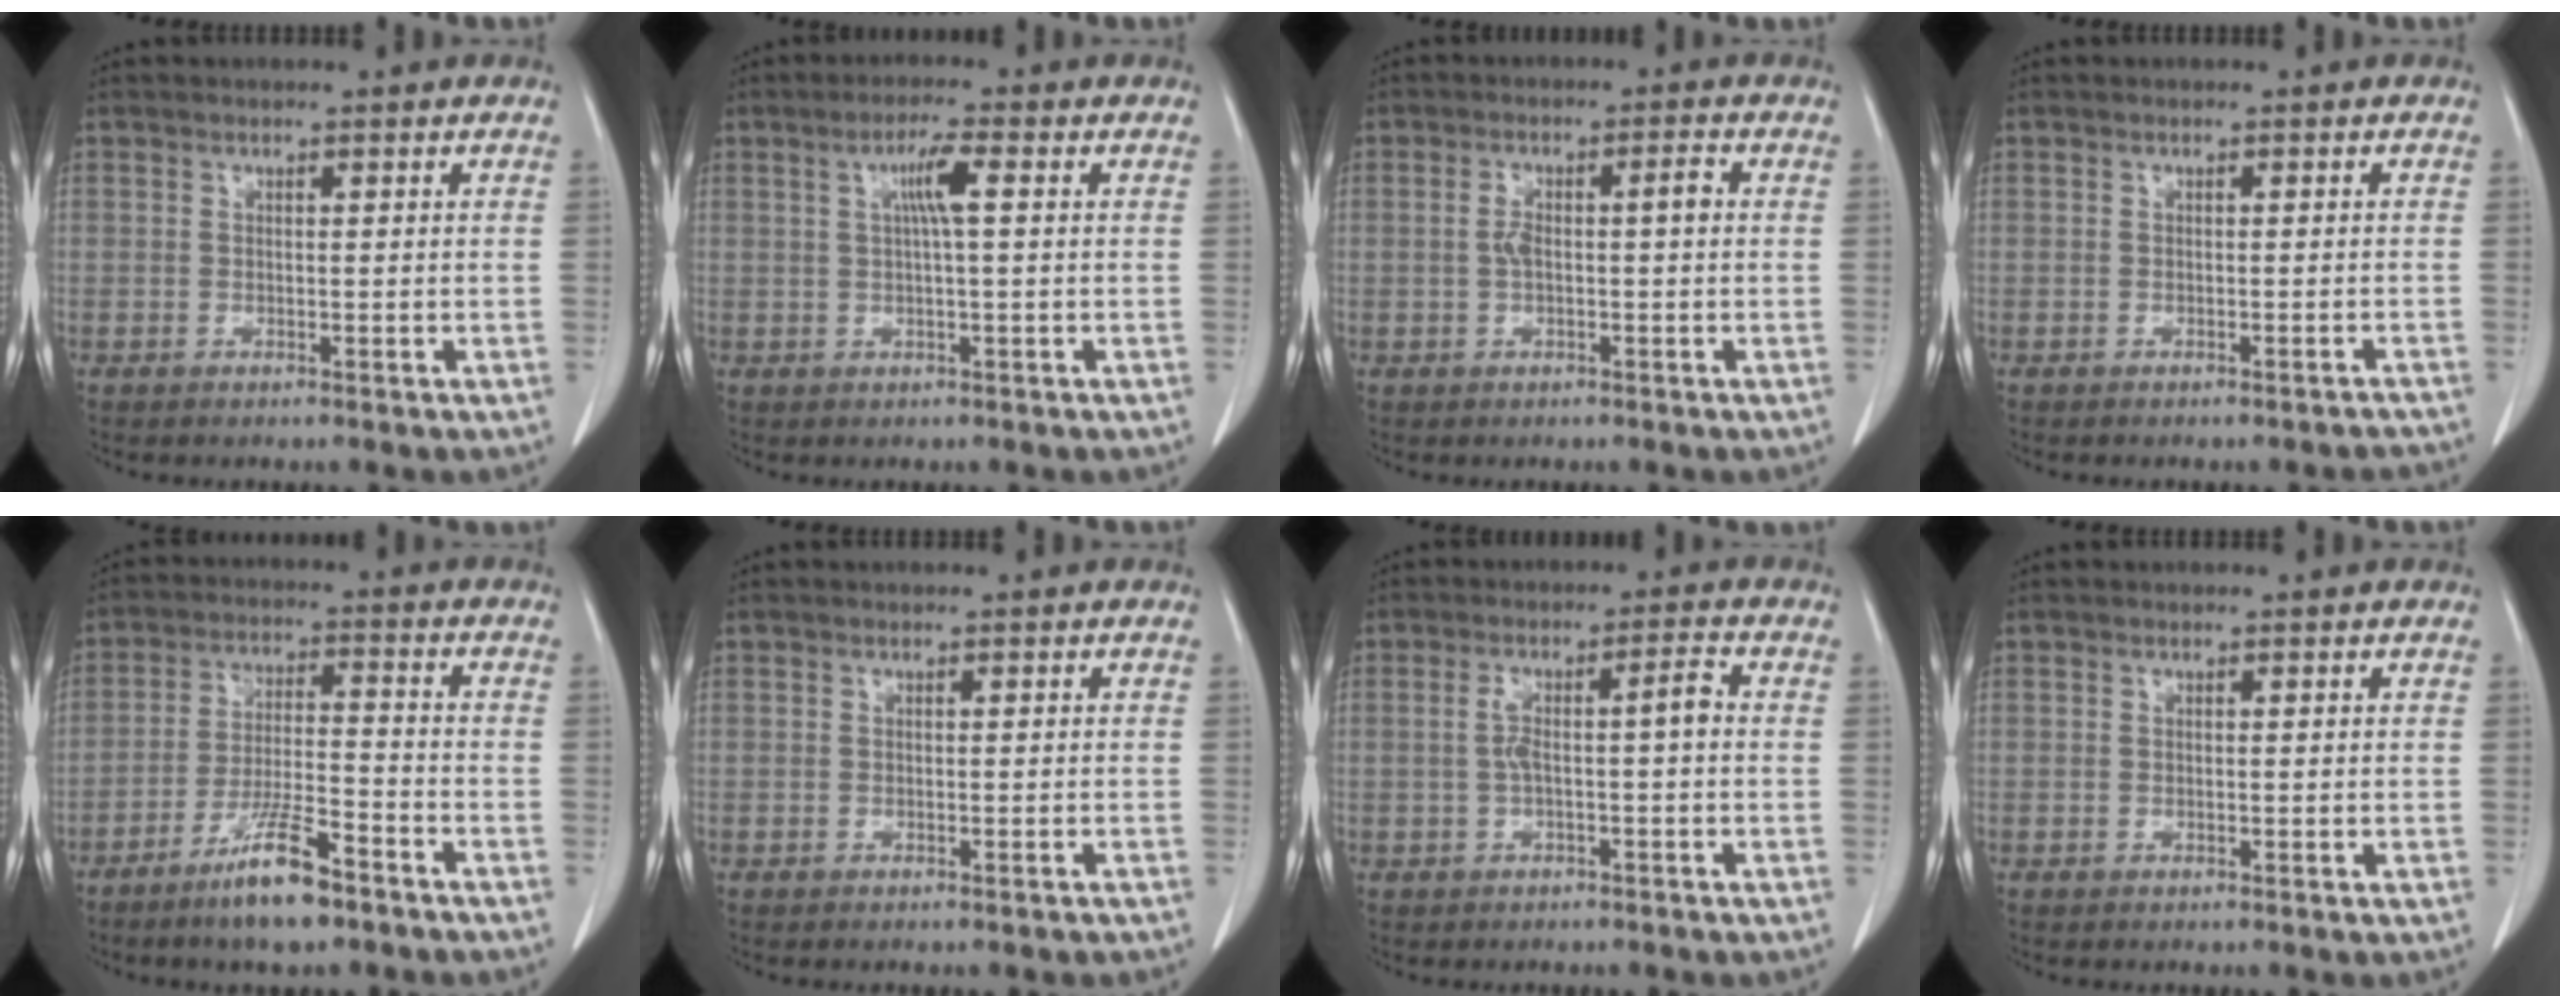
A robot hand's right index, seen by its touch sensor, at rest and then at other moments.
{"total": 4.0, "force": [1.1, 0.3, 3.9], "torque": [-0.071, 0.008, 0.018]}
{"total": 4.2, "force": [0.1, 1.0, 4.1], "torque": [-0.084, 0.020, 0.003]}
{"total": 2.9, "force": [-2.8, 0.5, 0.7], "torque": [-0.007, -0.005, -0.031]}
{"total": 8.1, "force": [-5.7, 1.1, 5.7], "torque": [-0.110, -0.010, -0.100]}
{"total": 0.9, "force": [-0.8, 0.1, 0.5], "torque": [-0.011, -0.001, -0.007]}
{"total": 4.7, "force": [-0.3, 0.6, 4.6], "torque": [-0.088, 0.024, -0.001]}
{"total": 0.0}